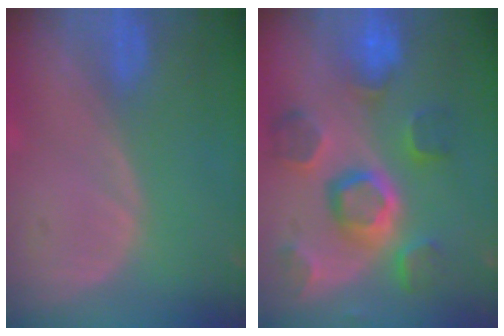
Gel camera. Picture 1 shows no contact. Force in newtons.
{"total": 11.1, "press": 9.9, "slide": 4.9}